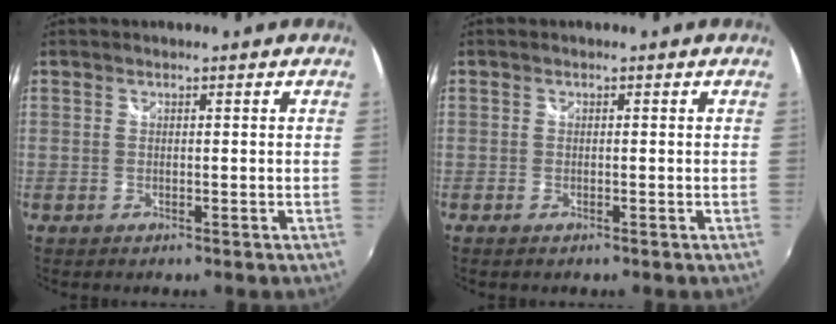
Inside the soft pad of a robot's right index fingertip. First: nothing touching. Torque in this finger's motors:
{"motor_torque": [0.02, 0.02, 0.07, 0.01]}